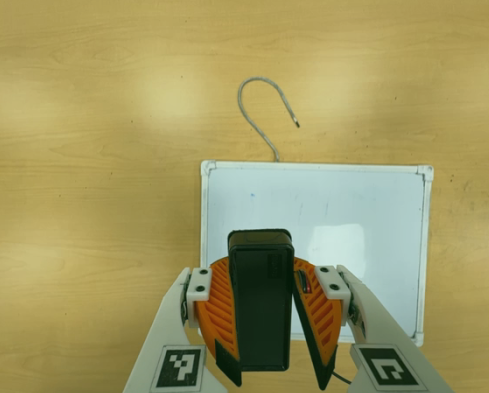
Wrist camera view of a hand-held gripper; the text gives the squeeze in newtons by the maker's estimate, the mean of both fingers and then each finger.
{"total": 10.0, "left": 9.2, "right": 10.8}